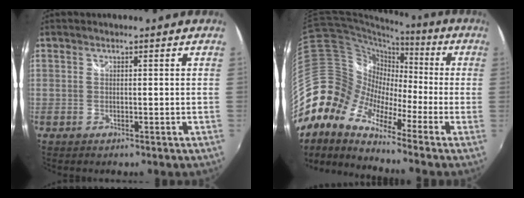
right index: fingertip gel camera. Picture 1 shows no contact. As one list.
[{"total": 15.1, "force": [-7.7, 10.2, 8.0], "torque": [-0.150, 0.013, -0.185]}]